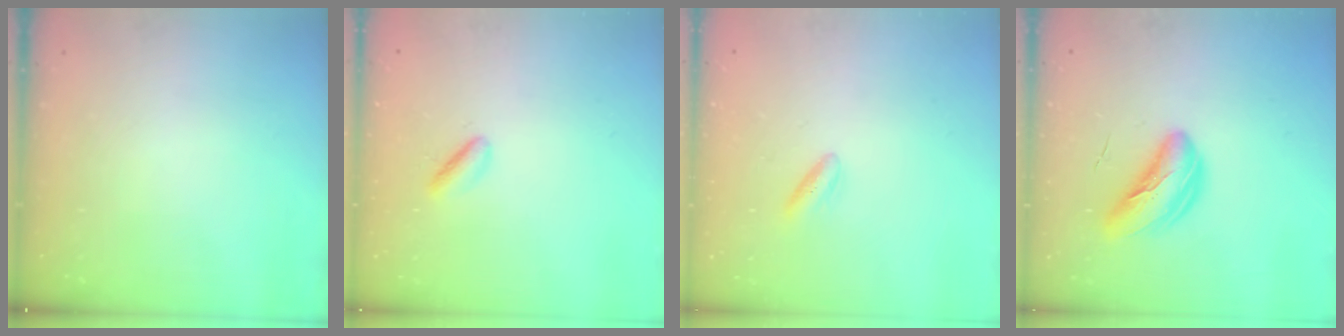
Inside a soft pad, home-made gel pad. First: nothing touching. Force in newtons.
{"total": 2.7, "press": 2.6, "slide": 0.8}
{"total": 2.5, "press": 2.2, "slide": 1.2}
{"total": 8.4, "press": 8.2, "slide": 2.2}